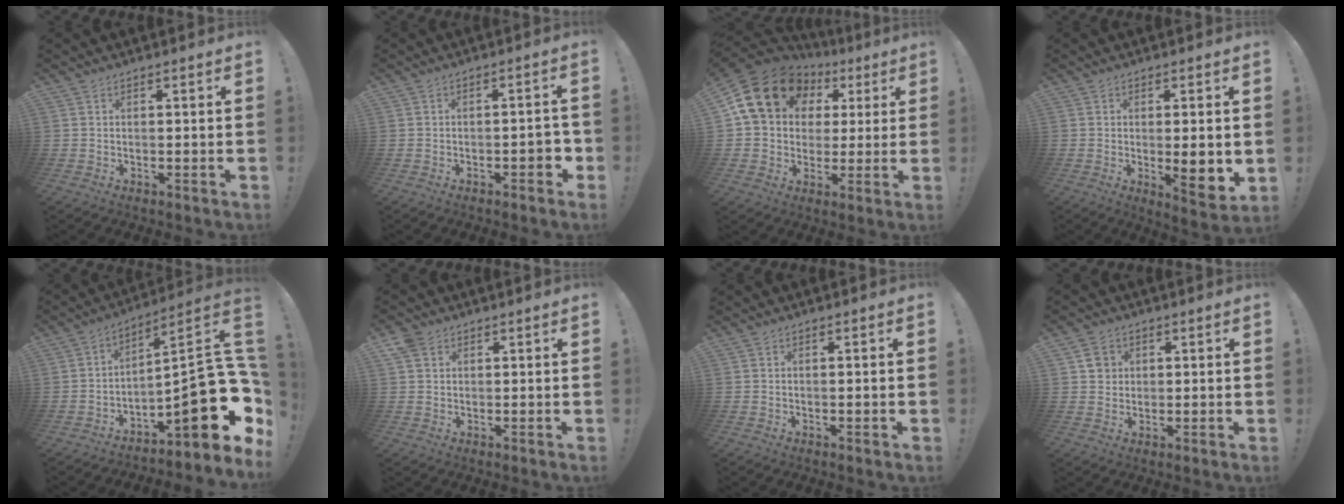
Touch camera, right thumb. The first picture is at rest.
{"total": 4.2, "force": [-1.9, 2.0, 3.1], "torque": [-0.040, 0.011, -0.032]}
{"total": 19.6, "force": [7.2, 15.0, 10.3], "torque": [-0.168, -0.020, 0.151]}
{"total": 9.0, "force": [-0.2, 1.9, 8.8], "torque": [-0.104, -0.015, -0.002]}
{"total": 20.6, "force": [-5.6, 6.8, 18.6], "torque": [-0.248, 0.014, -0.085]}
{"total": 5.0, "force": [2.5, 3.9, 1.7], "torque": [-0.027, -0.006, 0.049]}
{"total": 0.9, "force": [-0.2, 0.0, 0.9], "torque": [-0.017, 0.001, -0.004]}
{"total": 4.8, "force": [1.7, 4.4, 0.9], "torque": [-0.004, 0.002, 0.031]}